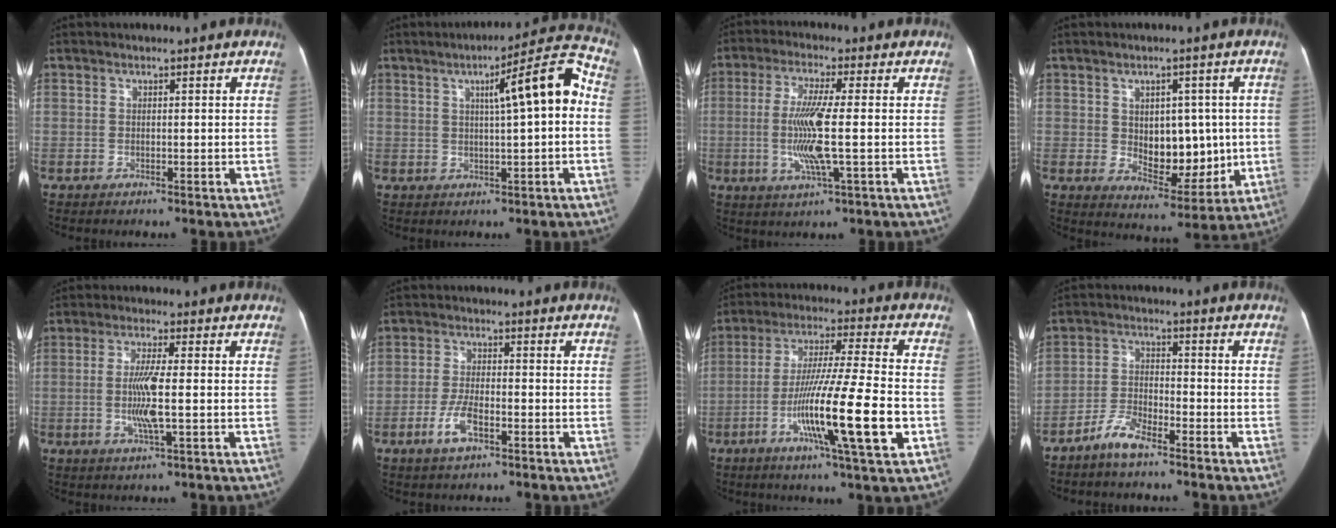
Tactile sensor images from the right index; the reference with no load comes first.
{"total": 10.8, "force": [1.5, 1.0, 10.6], "torque": [-0.146, 0.034, 0.017]}
{"total": 9.3, "force": [-1.1, 0.5, 9.3], "torque": [-0.189, -0.006, -0.025]}
{"total": 10.3, "force": [0.4, 6.3, 8.1], "torque": [-0.105, 0.004, 0.025]}
{"total": 6.6, "force": [-0.9, 0.5, 6.5], "torque": [-0.131, -0.005, -0.018]}
{"total": 5.7, "force": [-2.7, 2.4, 4.4], "torque": [-0.097, 0.001, -0.050]}
{"total": 17.5, "force": [-5.3, 0.2, 16.7], "torque": [-0.290, -0.016, -0.093]}
{"total": 5.7, "force": [-4.4, 1.9, 3.1], "torque": [-0.073, 0.001, -0.088]}